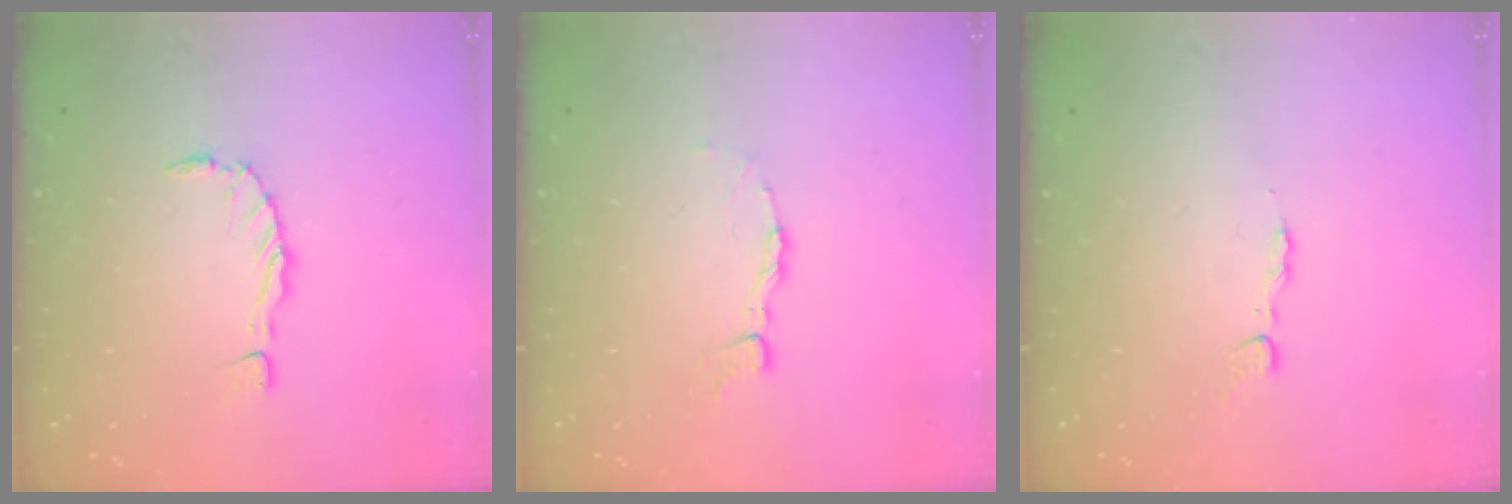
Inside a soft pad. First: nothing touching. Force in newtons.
{"total": 4.4, "press": 4.4, "slide": 0.1}
{"total": 2.5, "press": 2.5, "slide": 0.3}